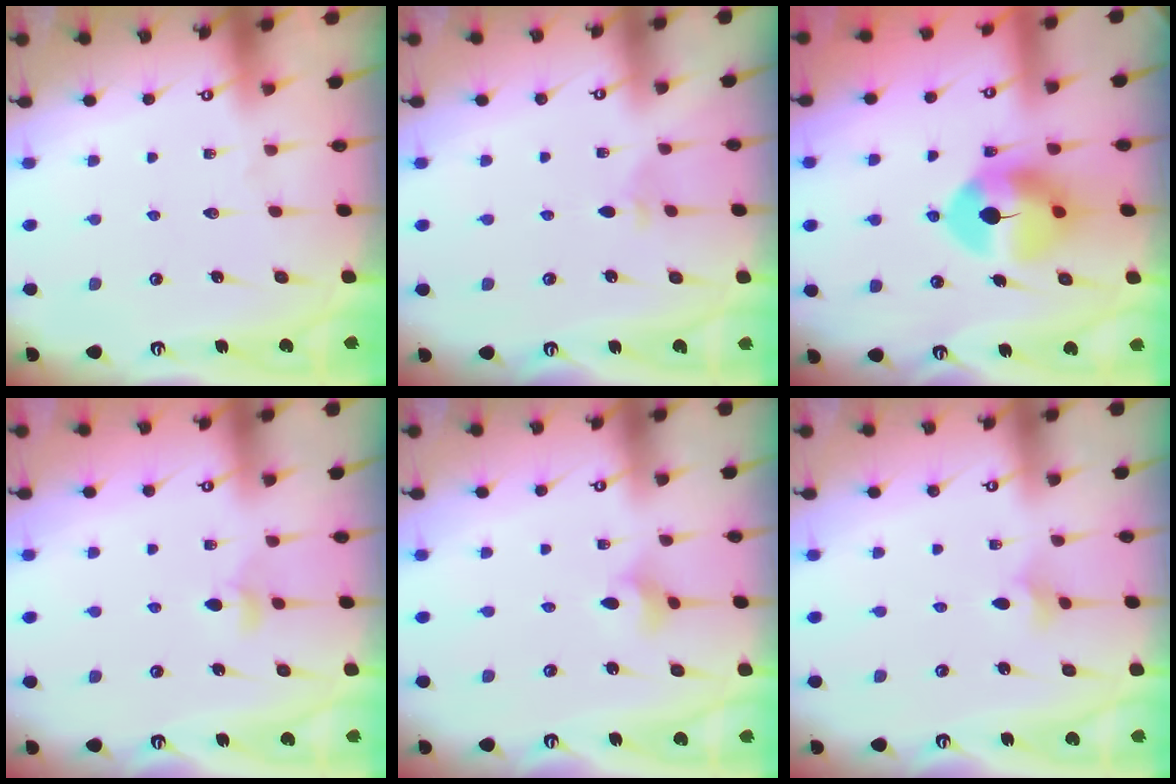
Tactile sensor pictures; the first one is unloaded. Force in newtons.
{"total": 2.2, "press": 2.1, "slide": 0.6}
{"total": 10.4, "press": 10.3, "slide": 1.3}
{"total": 3.2, "press": 3.2, "slide": 0.6}
{"total": 3.2, "press": 3.1, "slide": 0.6}
{"total": 3.1, "press": 3.0, "slide": 0.7}